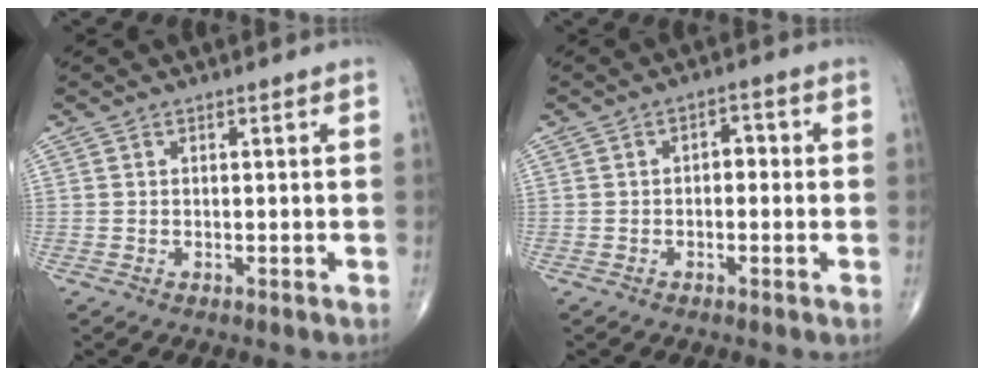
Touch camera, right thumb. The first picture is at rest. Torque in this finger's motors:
{"motor_torque": [-0.32, 0.10, 0.26, 0.20, 0.05]}